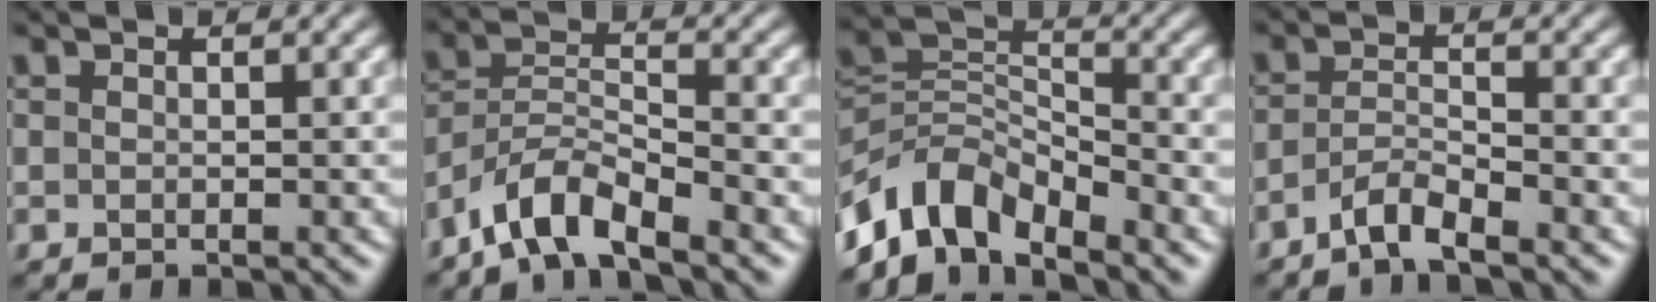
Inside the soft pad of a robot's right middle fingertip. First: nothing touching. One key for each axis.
{"total": 5.1, "fx": -4.1, "fy": 1.3, "fz": 2.8, "tx": -0.050, "ty": 0.002, "tz": -0.086}
{"total": 7.0, "fx": -5.2, "fy": 3.3, "fz": 3.3, "tx": -0.049, "ty": -0.002, "tz": -0.110}
{"total": 2.9, "fx": -2.3, "fy": 0.4, "fz": 1.7, "tx": -0.032, "ty": 0.005, "tz": -0.051}